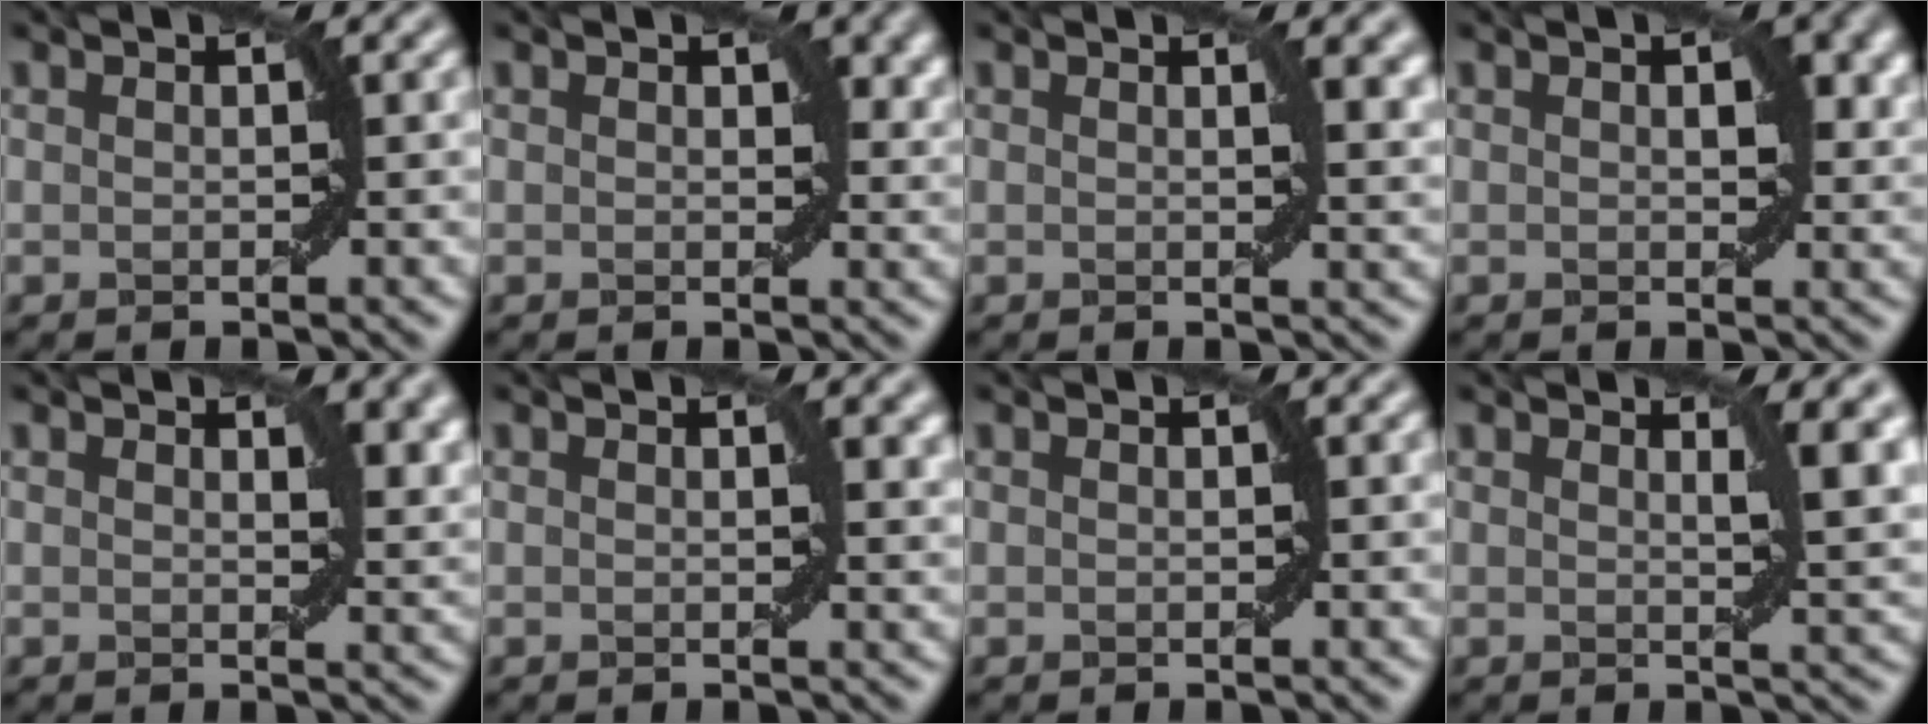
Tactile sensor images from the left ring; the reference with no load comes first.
{"total": 2.3, "force": [0.8, 1.4, 1.6], "torque": [-0.016, -0.004, 0.010]}
{"total": 2.5, "force": [1.0, 0.7, 2.1], "torque": [-0.021, -0.001, 0.018]}
{"total": 2.8, "force": [0.7, 1.5, 2.3], "torque": [-0.025, -0.002, 0.012]}
{"total": 2.9, "force": [1.6, 1.3, 2.1], "torque": [-0.025, -0.005, 0.026]}
{"total": 1.5, "force": [0.7, 0.3, 1.3], "torque": [-0.010, -0.001, 0.012]}
{"total": 0.0}
{"total": 3.5, "force": [1.4, 0.8, 3.1], "torque": [-0.034, -0.005, 0.022]}